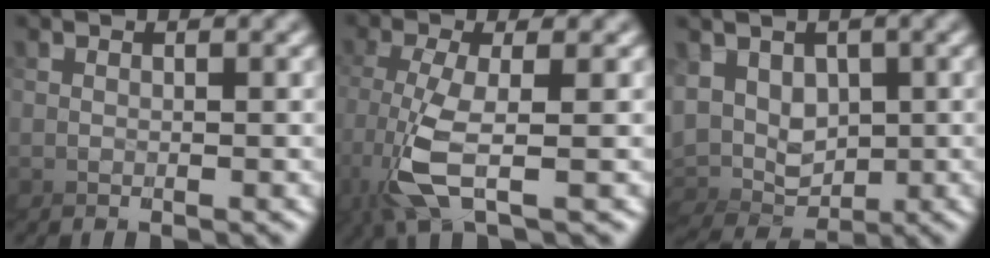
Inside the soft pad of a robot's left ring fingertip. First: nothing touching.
{"total": 2.2, "force": [-1.3, -1.1, 1.4], "torque": [-0.073, -0.004, -0.014]}
{"total": 4.2, "force": [1.1, 3.9, -1.0], "torque": [-0.011, 0.006, 0.004]}